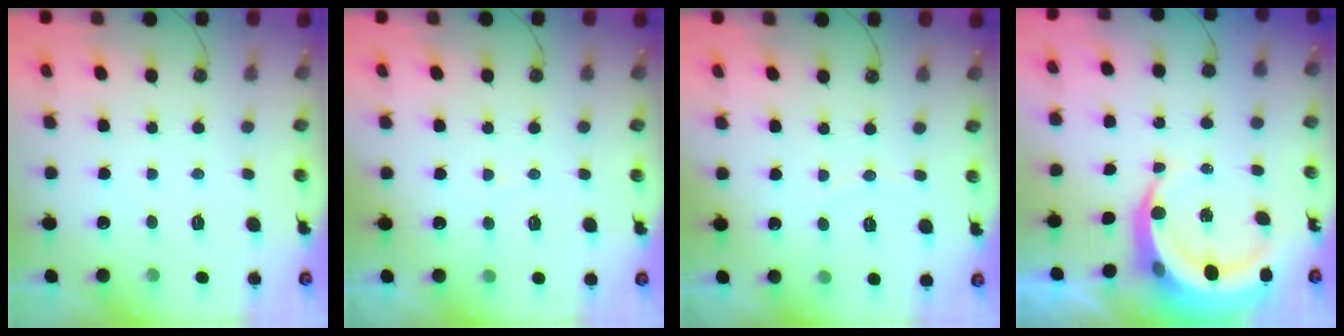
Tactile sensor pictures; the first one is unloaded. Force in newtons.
{"total": 5.4, "press": 5.4, "slide": 0.5}
{"total": 3.4, "press": 3.4, "slide": 0.3}
{"total": 9.2, "press": 9.1, "slide": 1.4}